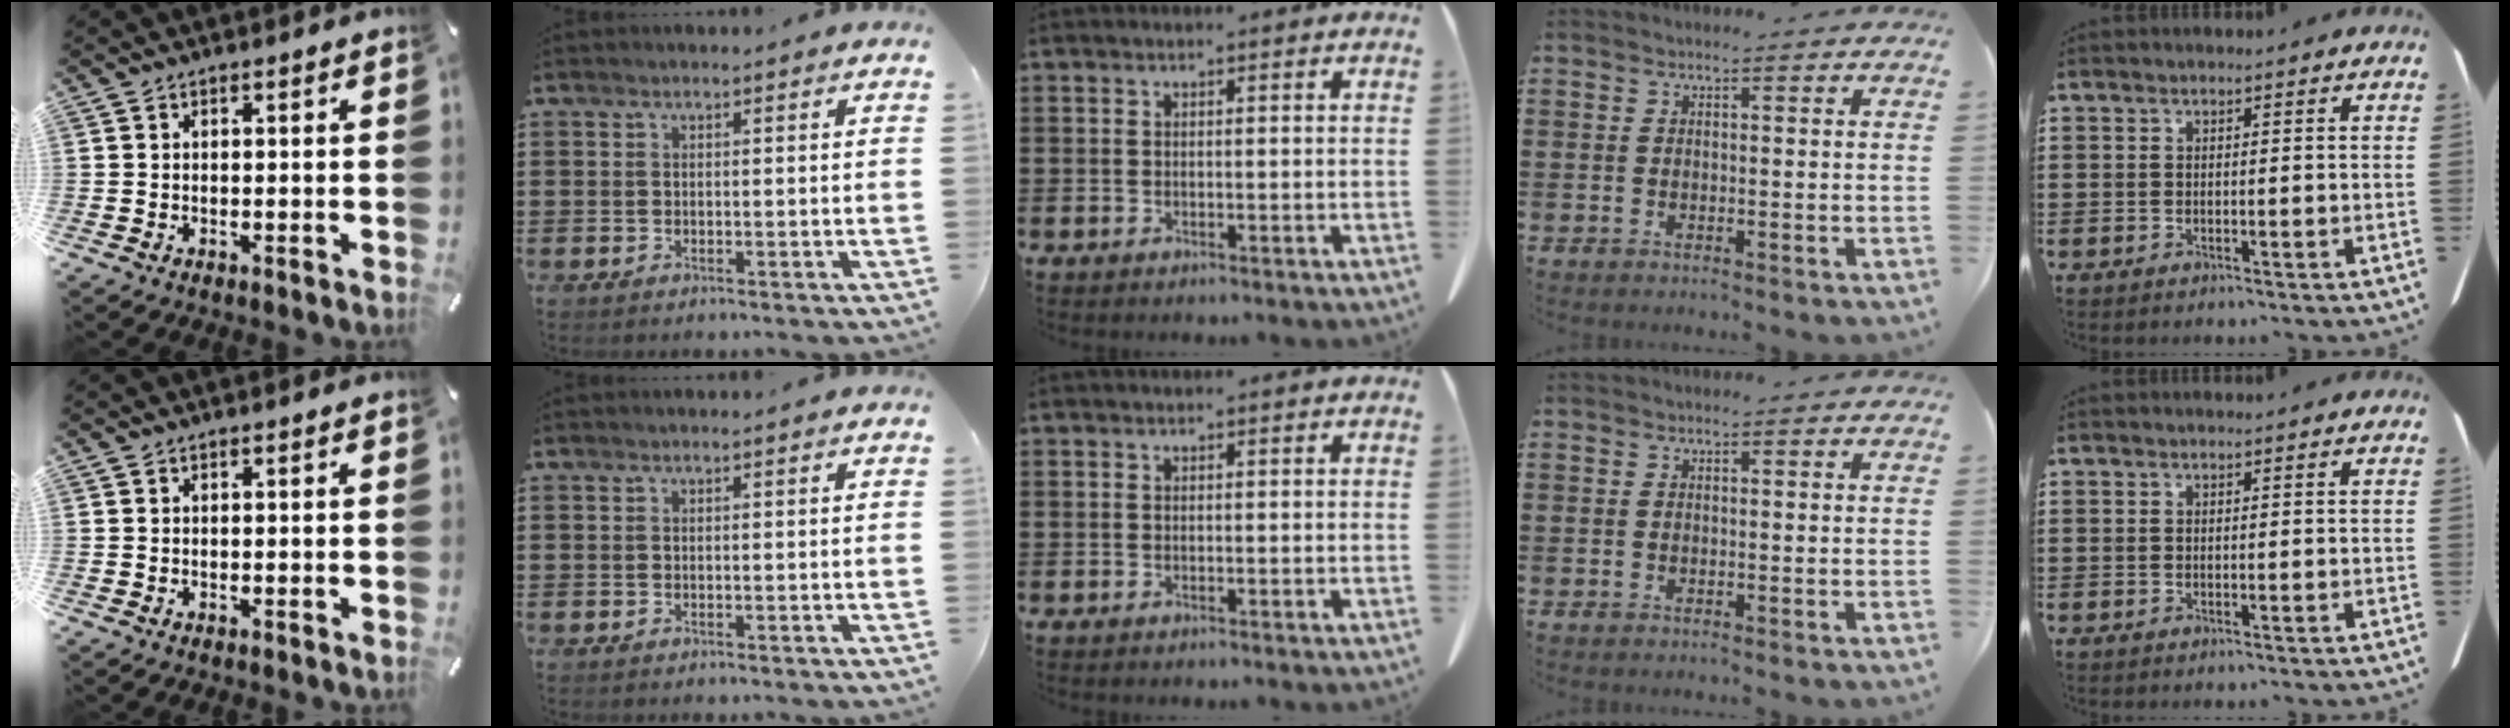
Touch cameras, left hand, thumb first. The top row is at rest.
{}